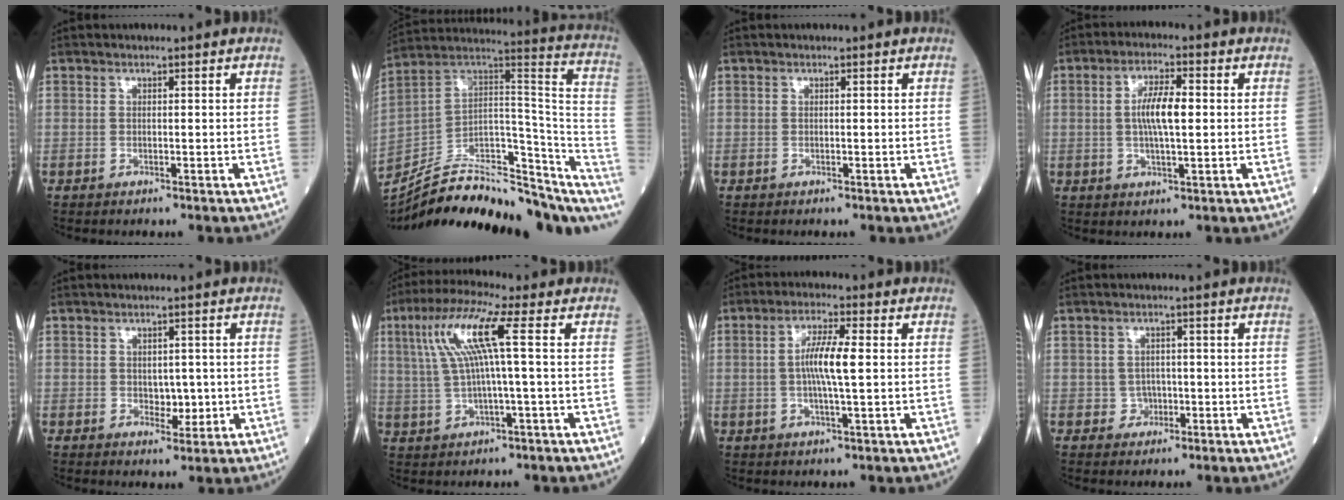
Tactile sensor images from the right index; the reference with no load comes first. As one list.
[{"total": 27.3, "force": [-21.8, 8.2, 14.3], "torque": [-0.194, 0.030, -0.329]}, {"total": 0.0}, {"total": 6.3, "force": [0.4, 1.4, 6.2], "torque": [-0.119, 0.008, 0.007]}, {"total": 2.7, "force": [-0.1, 1.8, 2.0], "torque": [-0.019, -0.001, 0.004]}, {"total": 9.4, "force": [2.2, -0.1, 9.1], "torque": [-0.189, 0.024, 0.044]}, {"total": 6.3, "force": [0.2, 0.4, 6.3], "torque": [-0.122, 0.001, 0.000]}, {"total": 1.7, "force": [-0.6, 1.6, 0.3], "torque": [0.002, 0.007, -0.008]}]